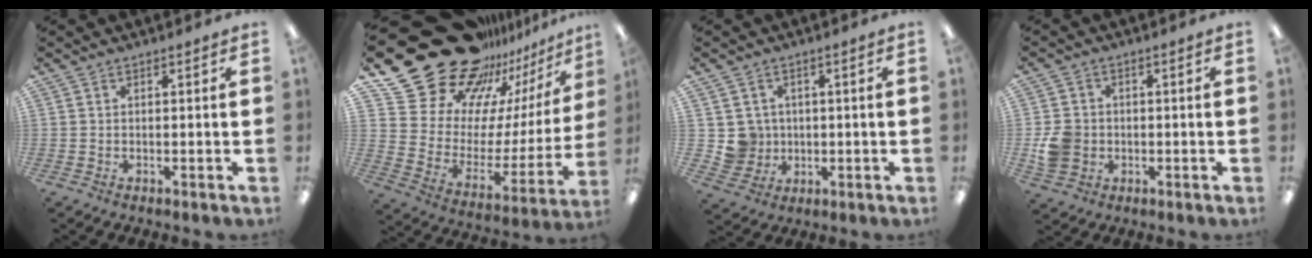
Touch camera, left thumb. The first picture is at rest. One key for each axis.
{"total": 28.2, "fx": 21.3, "fy": 14.2, "fz": 11.8, "tx": -0.174, "ty": -0.173, "tz": 0.410}
{"total": 5.7, "fx": 1.0, "fy": 5.6, "fz": 0.4, "tx": -0.013, "ty": 0.003, "tz": 0.026}
{"total": 6.5, "fx": -1.0, "fy": 5.9, "fz": 2.6, "tx": -0.054, "ty": 0.015, "tz": -0.013}